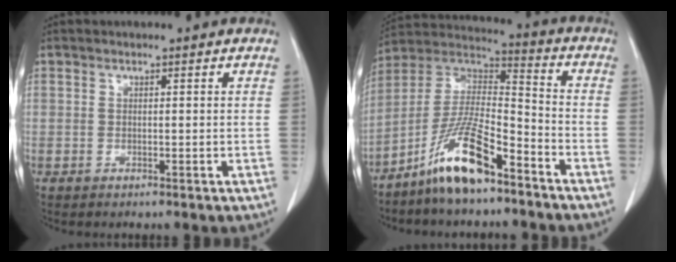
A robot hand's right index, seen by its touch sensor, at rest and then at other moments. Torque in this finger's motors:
{"motor_torque": [1.24, -0.91, 0.74, 0.21]}